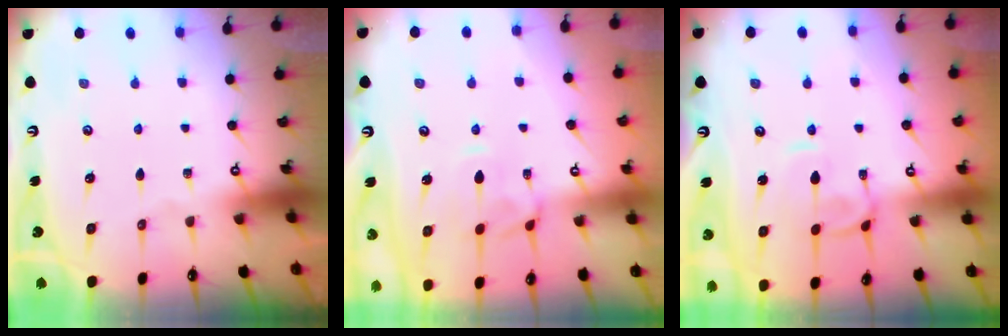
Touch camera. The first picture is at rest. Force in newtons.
{"total": 0.7, "press": 0.3, "slide": 0.6}
{"total": 1.0, "press": 0.8, "slide": 0.6}